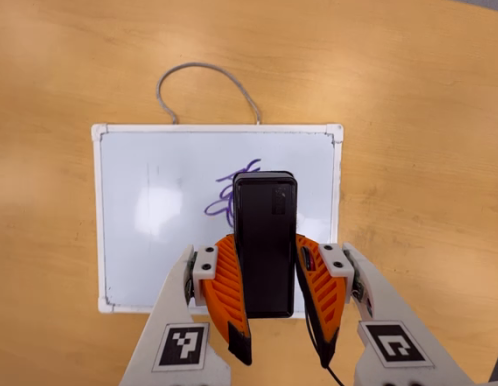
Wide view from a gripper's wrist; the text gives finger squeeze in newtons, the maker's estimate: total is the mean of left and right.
{"total": 6.6, "left": 5.3, "right": 7.9}